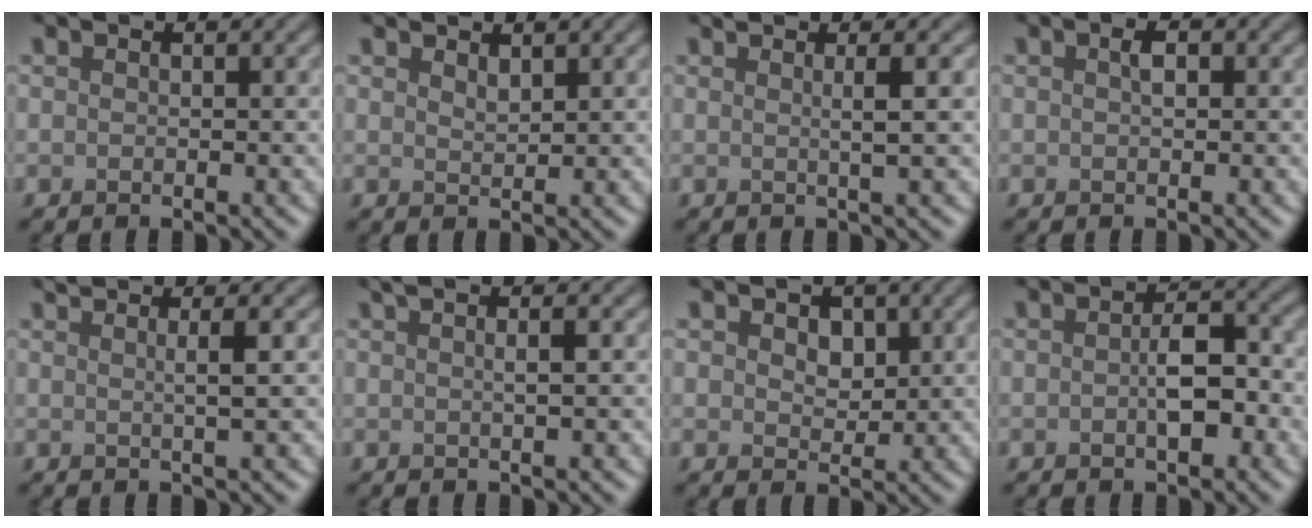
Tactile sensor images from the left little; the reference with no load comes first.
{"total": 1.0, "force": [1.0, 0.2, 0.2], "torque": [-0.008, -0.001, 0.021]}
{"total": 2.2, "force": [0.5, 0.6, 2.1], "torque": [-0.033, 0.008, -0.003]}
{"total": 0.8, "force": [0.2, 0.4, 0.6], "torque": [-0.010, 0.002, 0.004]}
{"total": 2.2, "force": [0.8, 0.6, 2.0], "torque": [-0.032, 0.008, 0.001]}
{"total": 2.2, "force": [0.7, 0.6, 2.0], "torque": [-0.028, 0.002, 0.005]}
{"total": 2.1, "force": [0.9, 1.5, 1.1], "torque": [-0.021, -0.003, 0.009]}
{"total": 3.2, "force": [-0.7, 1.5, 2.8], "torque": [-0.046, 0.002, -0.013]}